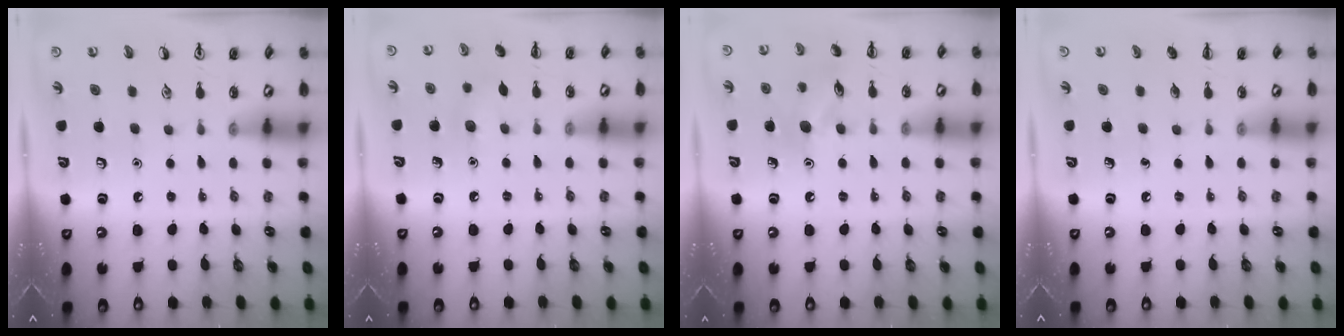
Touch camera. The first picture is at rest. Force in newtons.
{"total": 6.0, "press": 5.8, "slide": 1.6}
{"total": 9.5, "press": 9.5, "slide": 0.9}
{"total": 0.0}